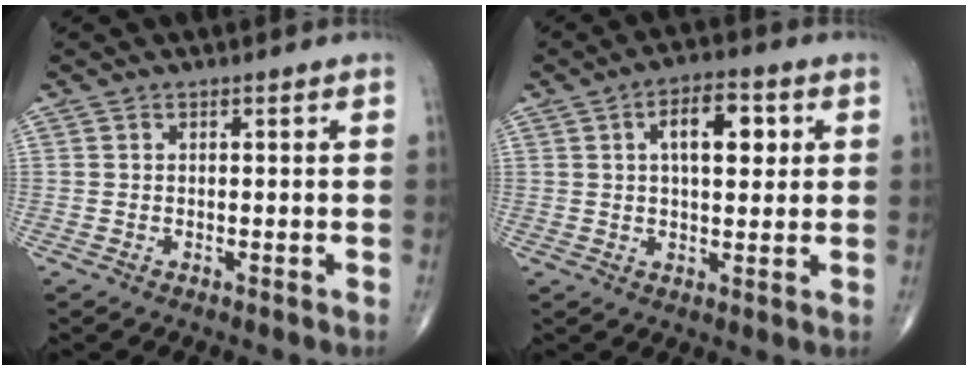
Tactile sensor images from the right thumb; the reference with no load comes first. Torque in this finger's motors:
{"motor_torque": [-0.01, 0.33, 0.38, -0.12, 0.05]}